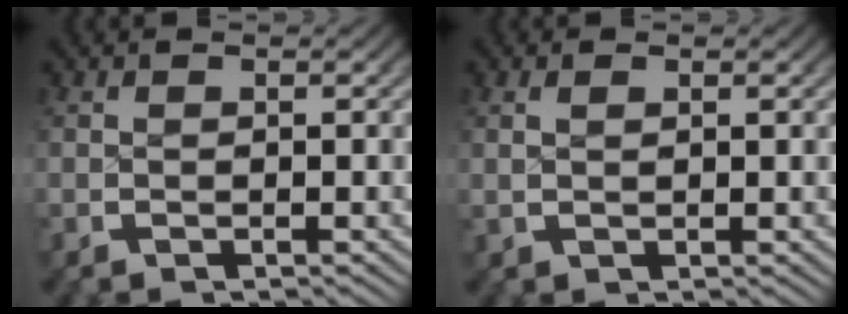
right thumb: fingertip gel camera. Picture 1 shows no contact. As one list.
[{"total": 0.9, "force": [0.5, 0.4, 0.6], "torque": [-0.009, 0.006, 0.012]}]